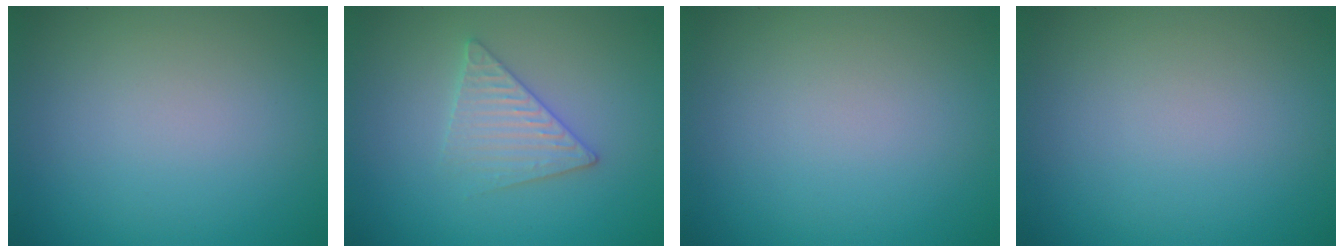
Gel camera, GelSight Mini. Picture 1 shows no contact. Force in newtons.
{"total": 3.0, "press": 3.0, "slide": 0.3}
{"total": 0.0}
{"total": 0.0}